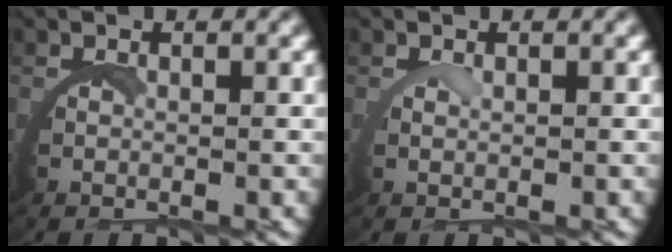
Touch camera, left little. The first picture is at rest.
{"total": 0.9, "force": [0.8, -0.3, 0.2], "torque": [-0.010, -0.002, 0.016]}